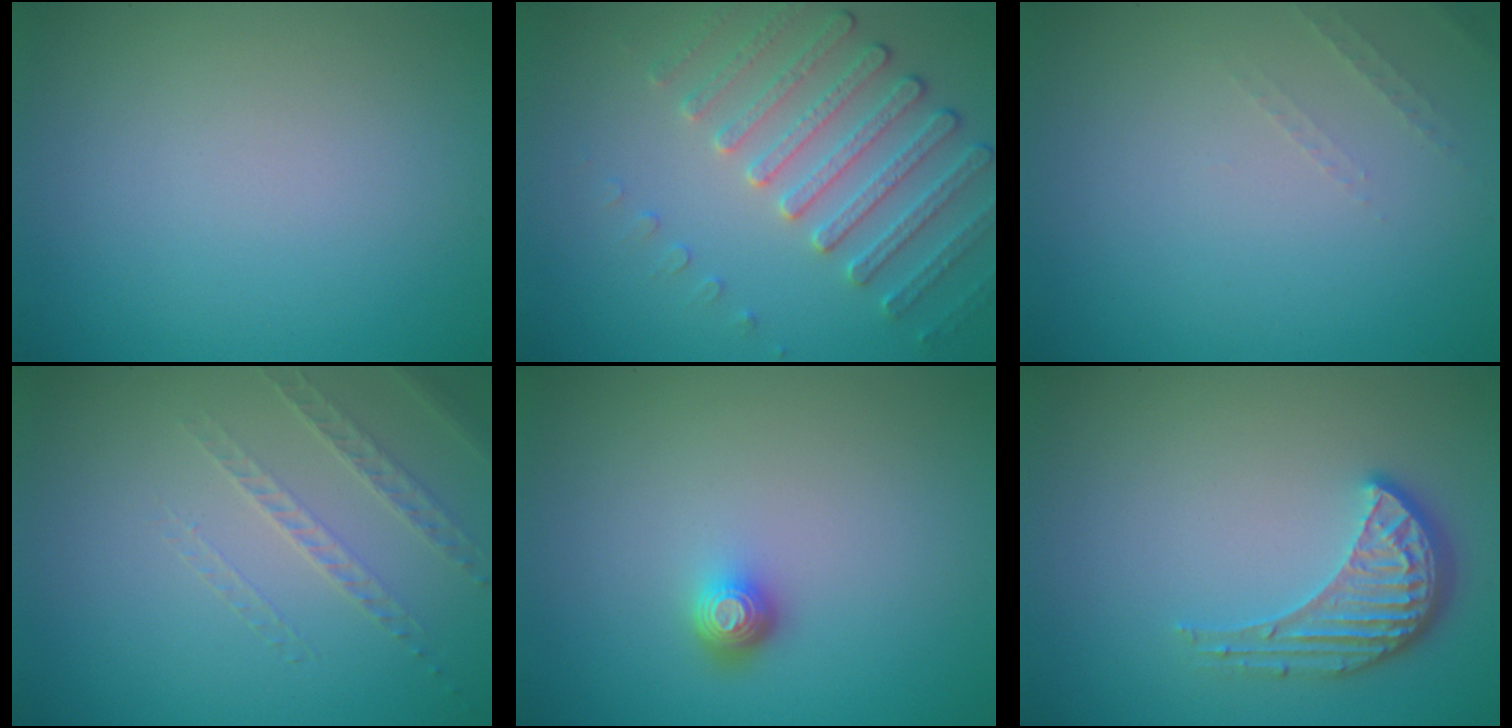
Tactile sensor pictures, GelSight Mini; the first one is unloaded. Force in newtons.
{"total": 4.0, "press": 3.7, "slide": 1.4}
{"total": 0.9, "press": 0.9, "slide": 0.3}
{"total": 1.4, "press": 1.0, "slide": 0.9}
{"total": 1.7, "press": 1.3, "slide": 1.1}
{"total": 4.1, "press": 3.1, "slide": 2.7}